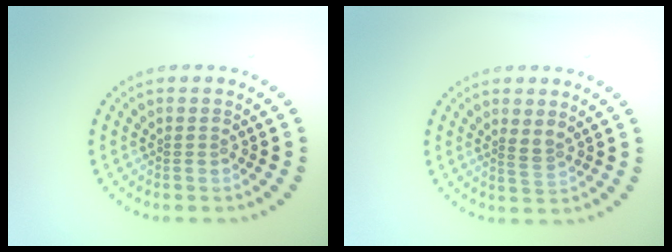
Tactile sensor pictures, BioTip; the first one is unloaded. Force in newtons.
{"total": 1.3, "press": 1.0, "slide": 0.8}